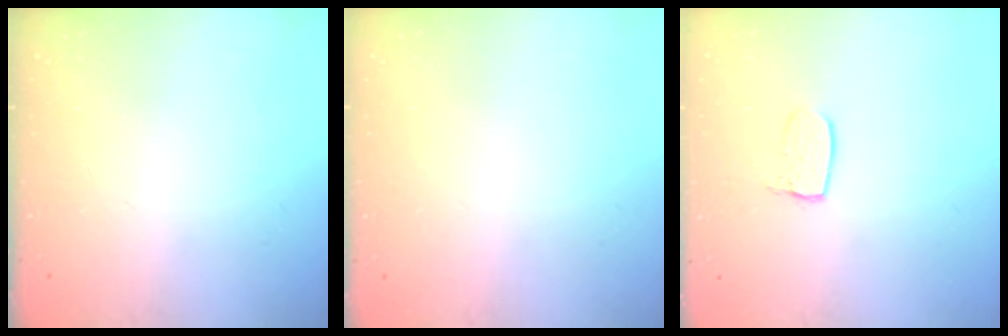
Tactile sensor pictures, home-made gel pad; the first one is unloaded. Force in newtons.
{"total": 0.0}
{"total": 5.6, "press": 5.6, "slide": 0.4}